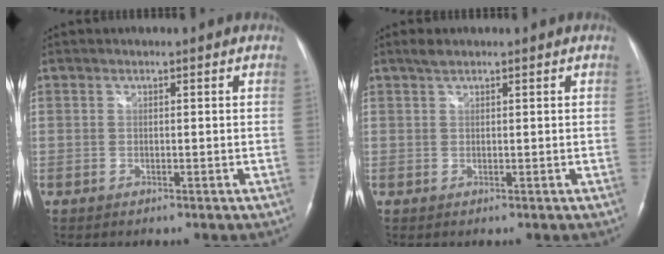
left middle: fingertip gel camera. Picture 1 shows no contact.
{"total": 1.3, "force": [1.1, 0.3, 0.7], "torque": [-0.020, 0.007, 0.024]}